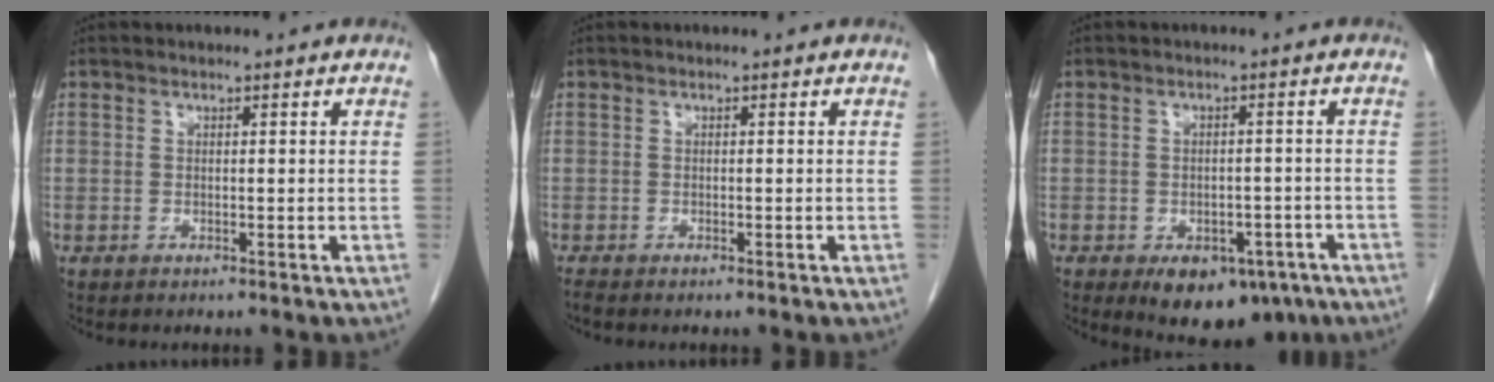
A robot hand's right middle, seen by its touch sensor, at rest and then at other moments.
{"total": 0.6, "force": [-0.5, 0.0, 0.2], "torque": [-0.013, -0.004, -0.009]}
{"total": 9.8, "force": [-5.9, 5.6, 5.5], "torque": [-0.059, 0.006, -0.074]}